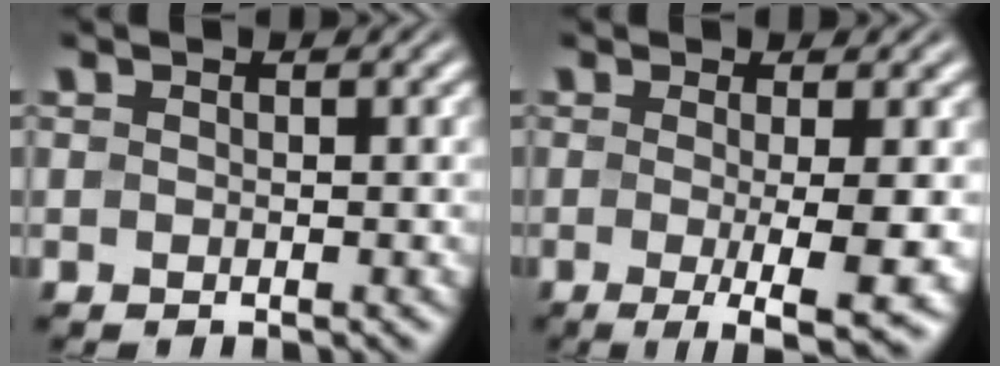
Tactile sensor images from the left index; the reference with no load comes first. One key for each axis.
{"total": 6.8, "fx": -1.3, "fy": 1.3, "fz": 6.5, "tx": -0.095, "ty": -0.016, "tz": -0.017}